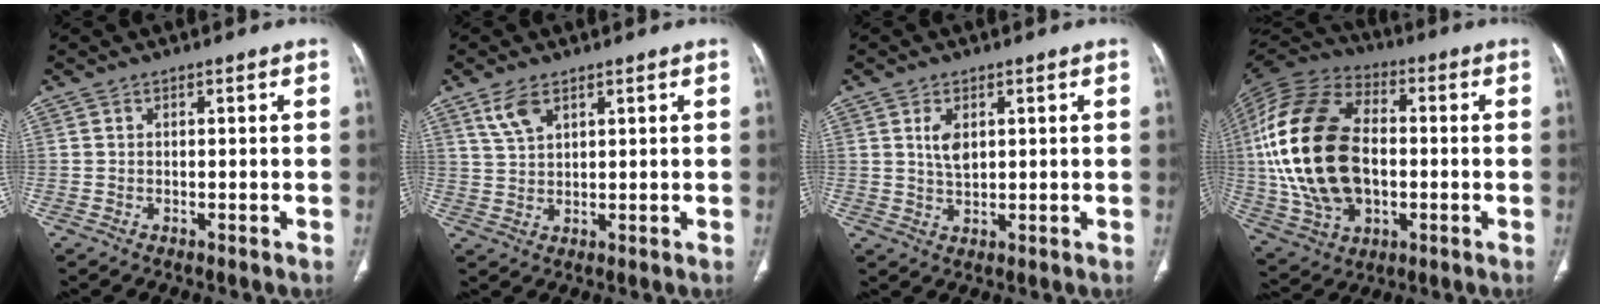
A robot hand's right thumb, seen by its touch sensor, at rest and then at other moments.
{"total": 4.8, "force": [2.9, 2.4, 2.9], "torque": [-0.058, -0.007, 0.065]}
{"total": 4.2, "force": [1.3, 2.4, 3.2], "torque": [-0.053, -0.009, 0.029]}
{"total": 26.2, "force": [-0.1, 16.7, 20.2], "torque": [-0.402, 0.005, 0.005]}